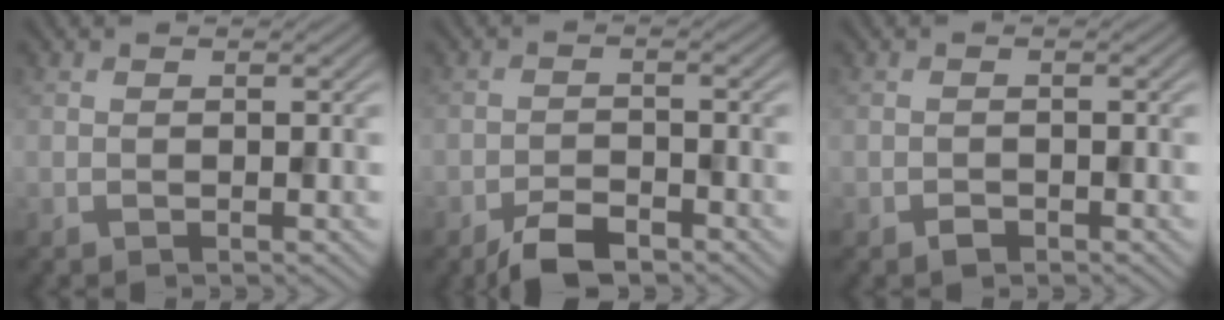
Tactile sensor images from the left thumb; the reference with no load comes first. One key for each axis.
{"total": 4.0, "fx": -3.0, "fy": 1.5, "fz": 2.2, "tx": -0.035, "ty": 0.000, "tz": -0.059}
{"total": 1.0, "fx": -0.7, "fy": 0.6, "fz": 0.4, "tx": -0.006, "ty": -0.002, "tz": -0.015}